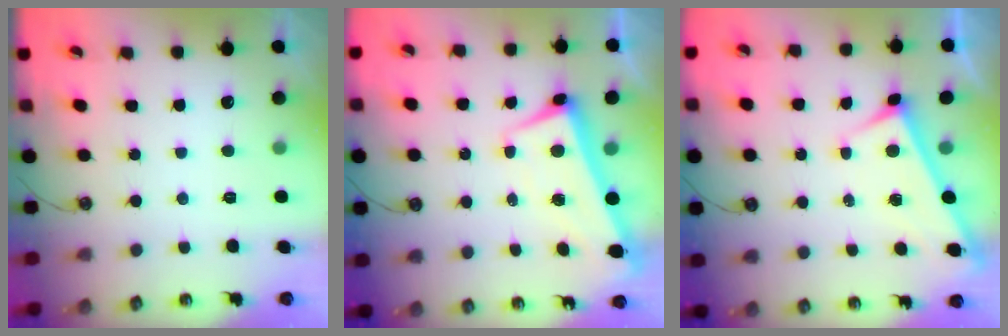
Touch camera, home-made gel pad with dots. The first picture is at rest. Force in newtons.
{"total": 4.3, "press": 4.2, "slide": 1.0}
{"total": 3.7, "press": 3.7, "slide": 0.2}